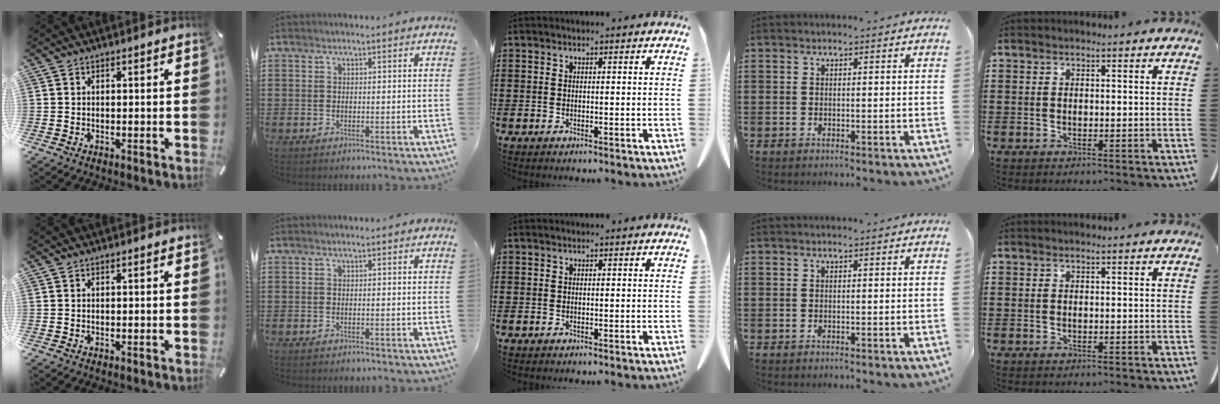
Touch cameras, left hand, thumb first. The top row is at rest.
{}